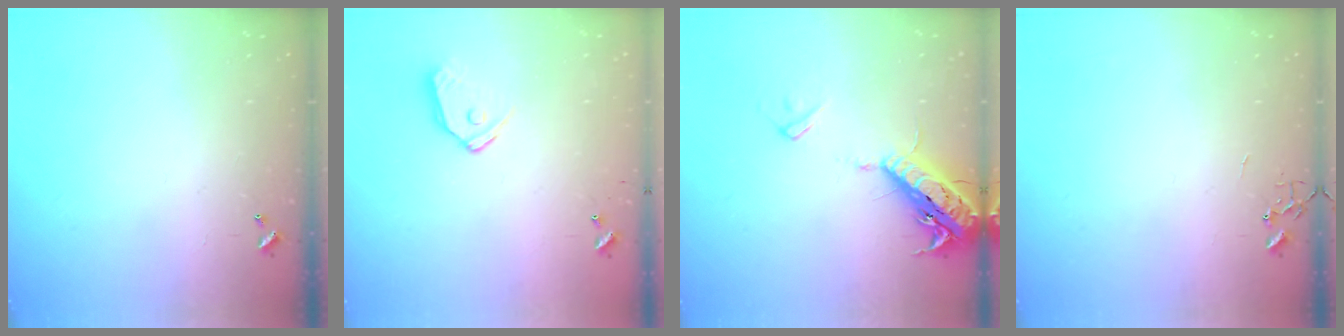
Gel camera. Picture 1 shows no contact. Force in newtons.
{"total": 9.8, "press": 9.8, "slide": 0.9}
{"total": 18.4, "press": 18.0, "slide": 4.0}
{"total": 0.0}